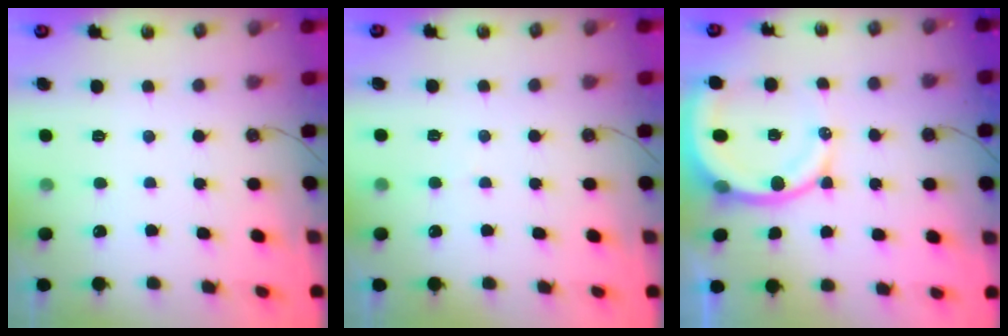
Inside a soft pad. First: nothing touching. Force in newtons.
{"total": 2.5, "press": 2.5, "slide": 0.2}
{"total": 12.7, "press": 12.6, "slide": 1.6}